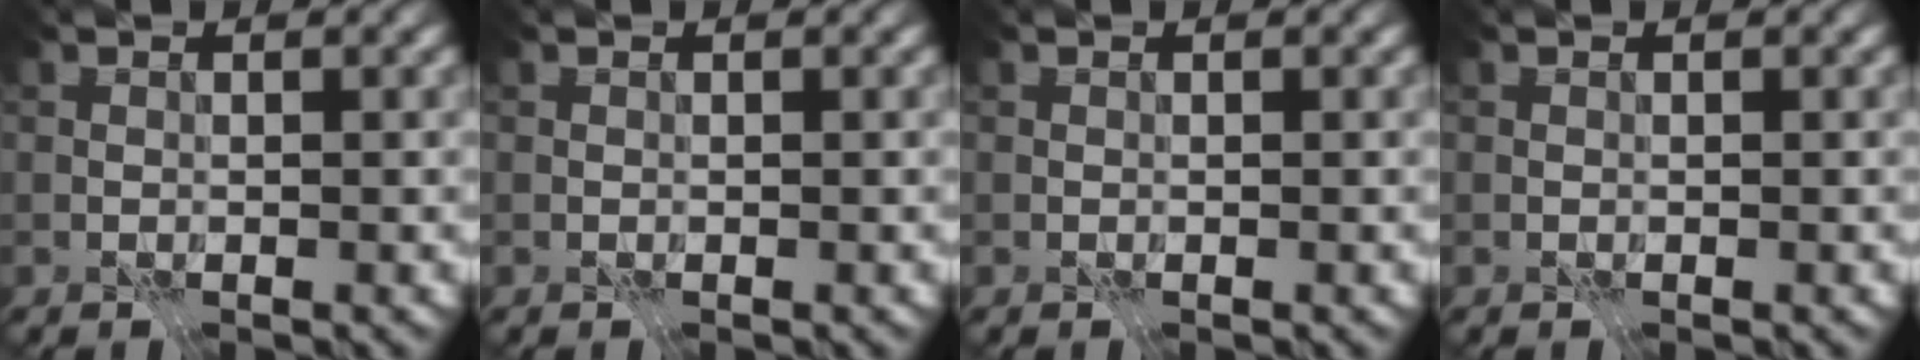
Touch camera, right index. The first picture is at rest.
{"total": 0.0}
{"total": 0.0}
{"total": 0.0}